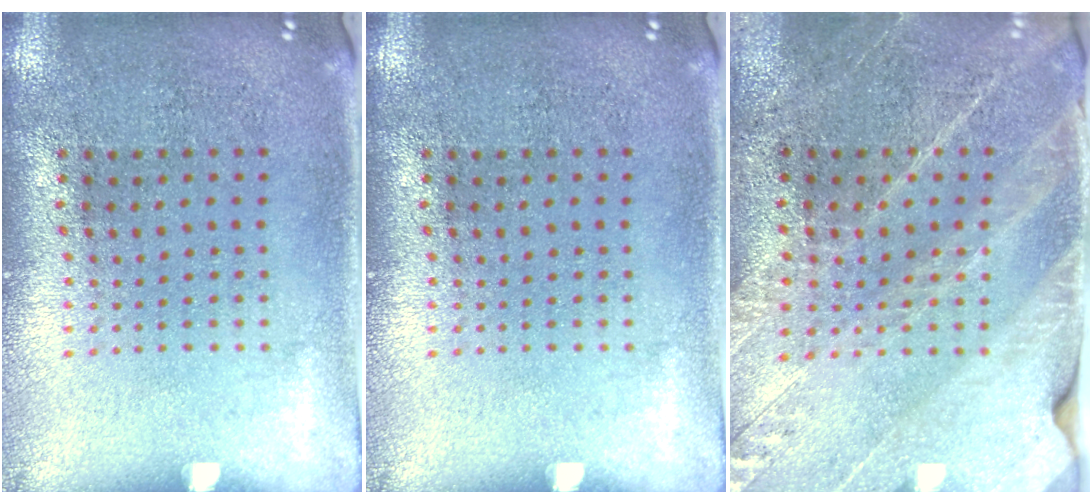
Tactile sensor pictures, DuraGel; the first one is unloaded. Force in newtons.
{"total": 0.0}
{"total": 2.7, "press": 2.7, "slide": 0.1}